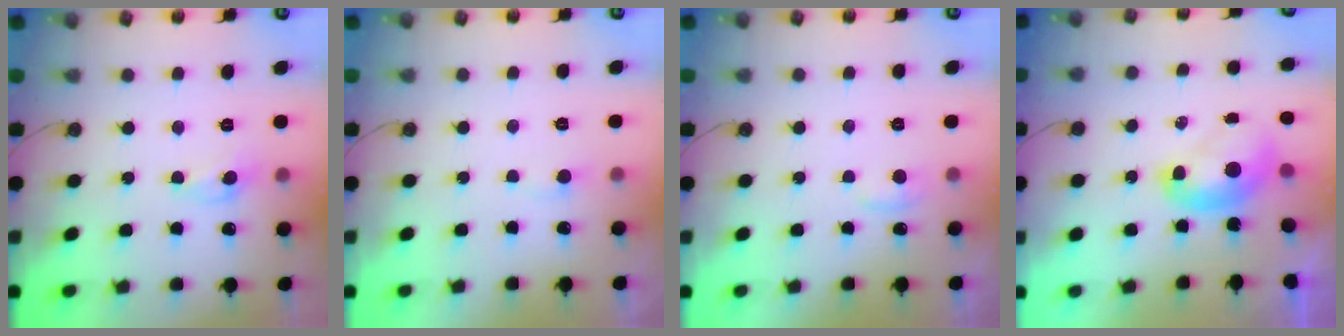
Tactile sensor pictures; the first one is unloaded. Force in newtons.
{"total": 0.7, "press": 0.3, "slide": 0.6}
{"total": 1.0, "press": 0.0, "slide": 1.0}
{"total": 2.2, "press": 2.2, "slide": 0.2}